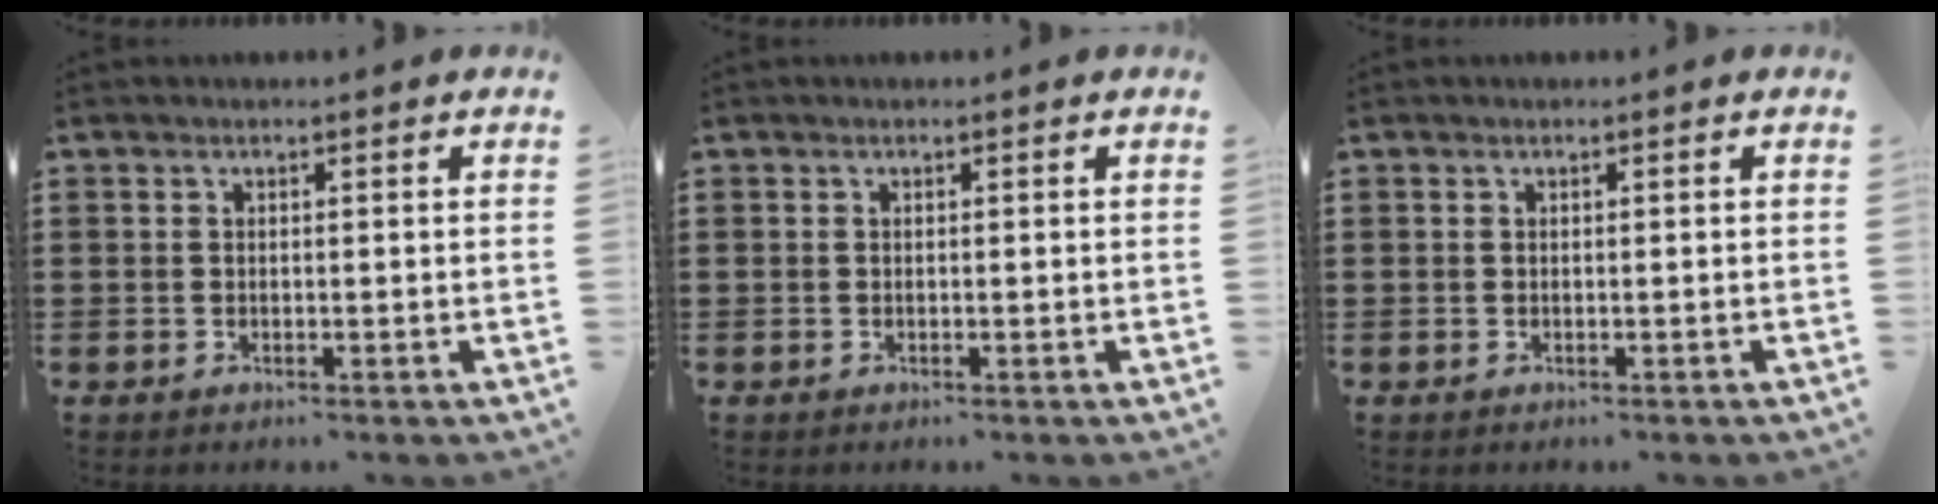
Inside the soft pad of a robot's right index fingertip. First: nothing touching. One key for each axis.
{"total": 0.0}
{"total": 0.0}